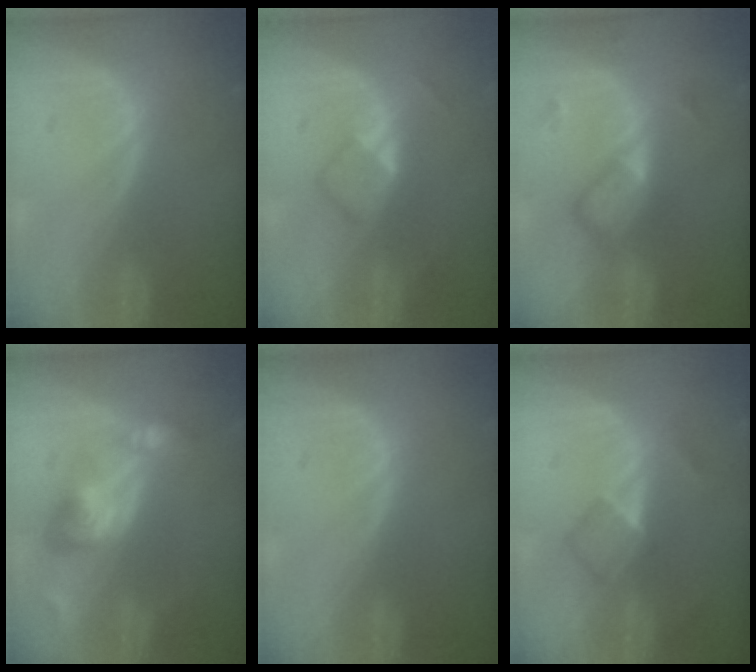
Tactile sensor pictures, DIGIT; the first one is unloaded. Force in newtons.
{"total": 4.1, "press": 4.0, "slide": 0.9}
{"total": 5.8, "press": 5.1, "slide": 2.7}
{"total": 6.4, "press": 5.9, "slide": 2.5}
{"total": 0.0}
{"total": 5.3, "press": 4.7, "slide": 2.4}